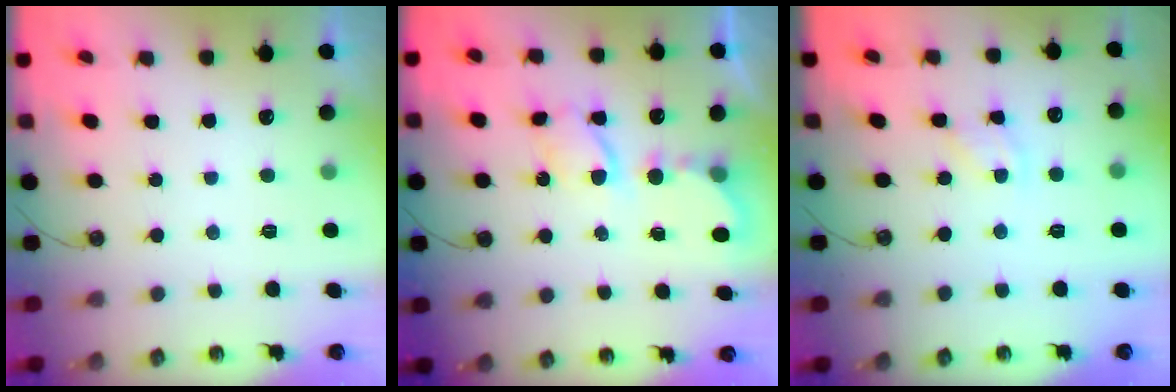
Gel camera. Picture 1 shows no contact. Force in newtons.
{"total": 6.0, "press": 6.0, "slide": 0.4}
{"total": 2.9, "press": 2.9, "slide": 0.3}